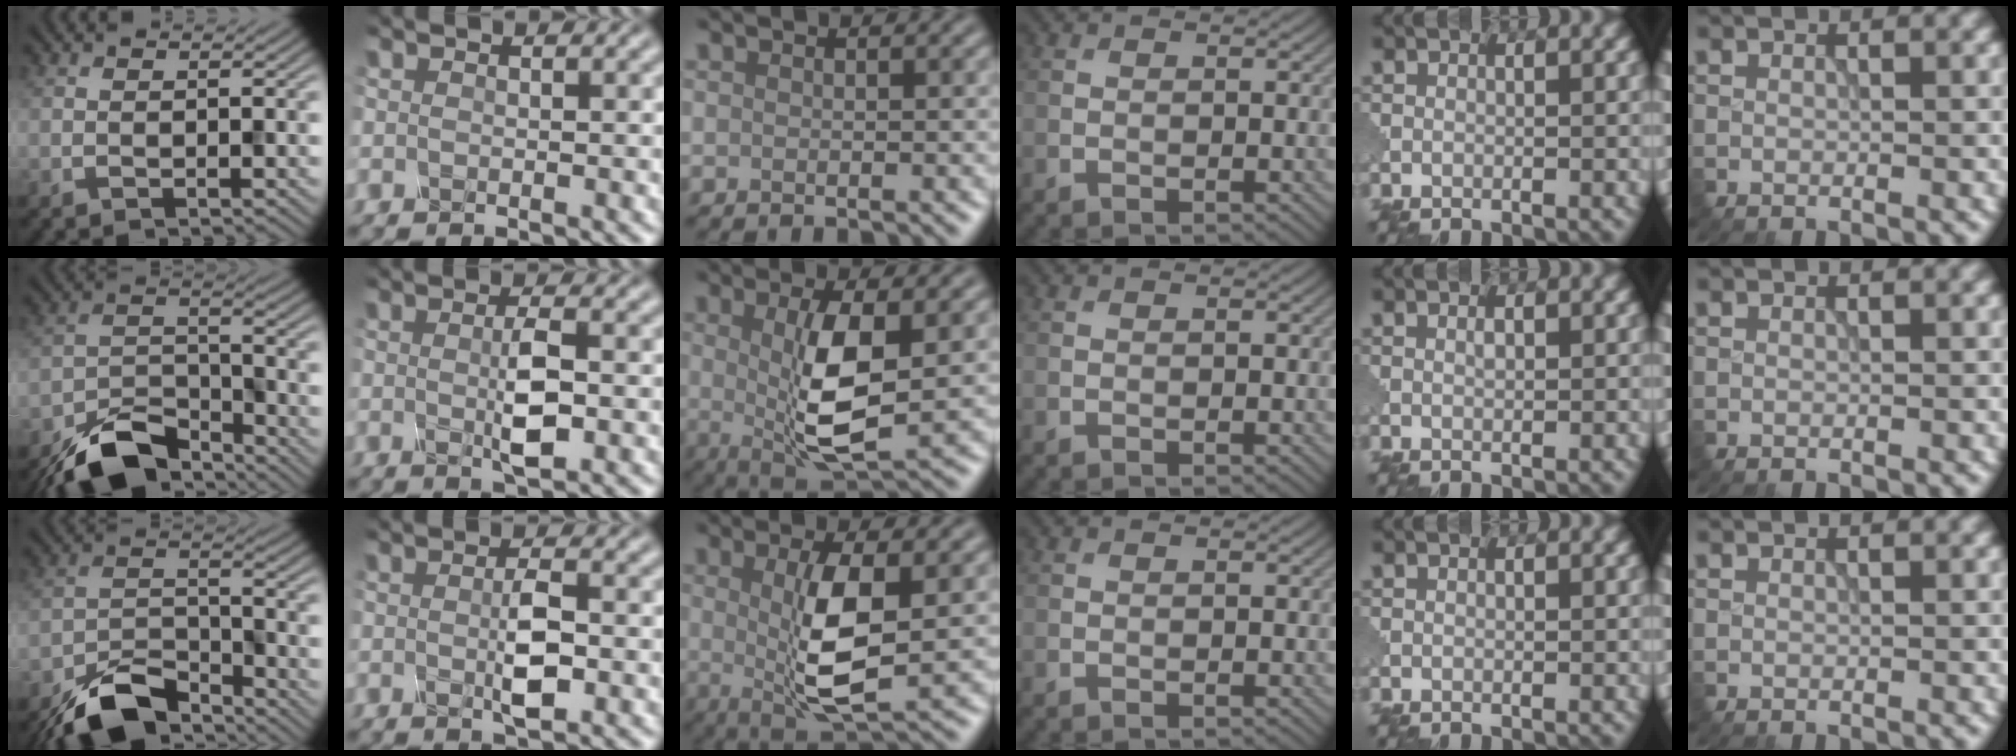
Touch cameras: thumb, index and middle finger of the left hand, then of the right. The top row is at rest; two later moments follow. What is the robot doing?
{"motion": "press", "object": "mechanical pencil"}